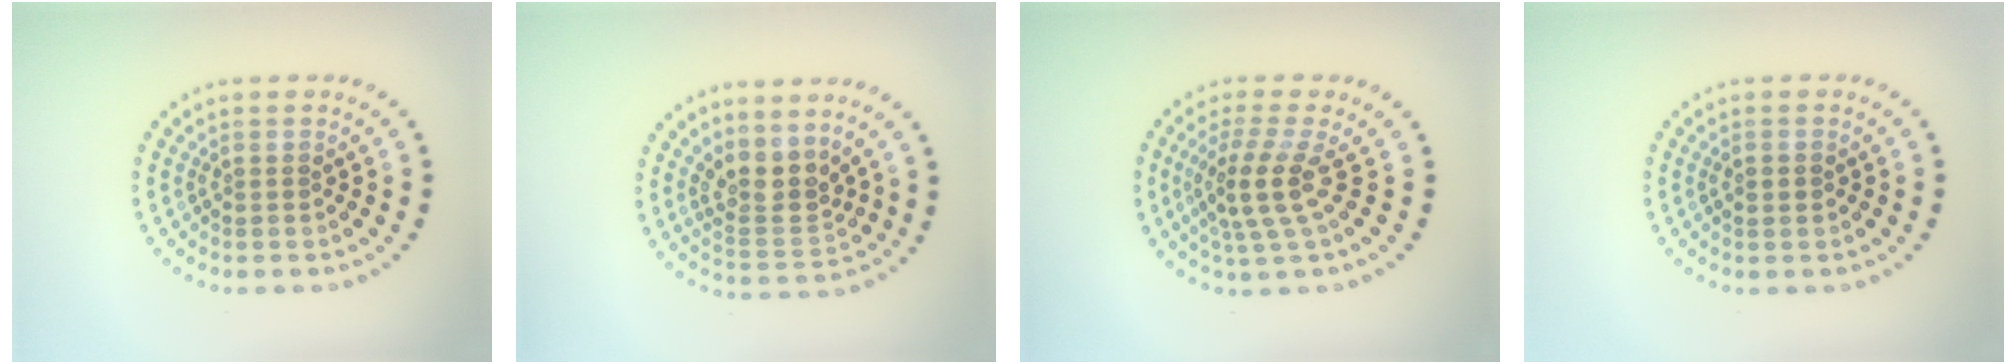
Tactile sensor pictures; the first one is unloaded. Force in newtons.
{"total": 3.1, "press": 2.6, "slide": 1.8}
{"total": 3.7, "press": 3.0, "slide": 2.3}
{"total": 1.1, "press": 1.1, "slide": 0.2}